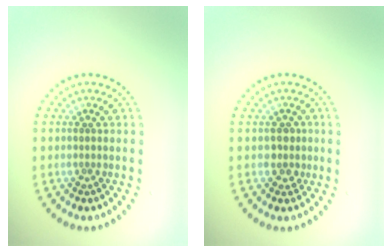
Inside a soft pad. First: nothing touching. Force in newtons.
{"total": 1.5, "press": 1.3, "slide": 0.8}